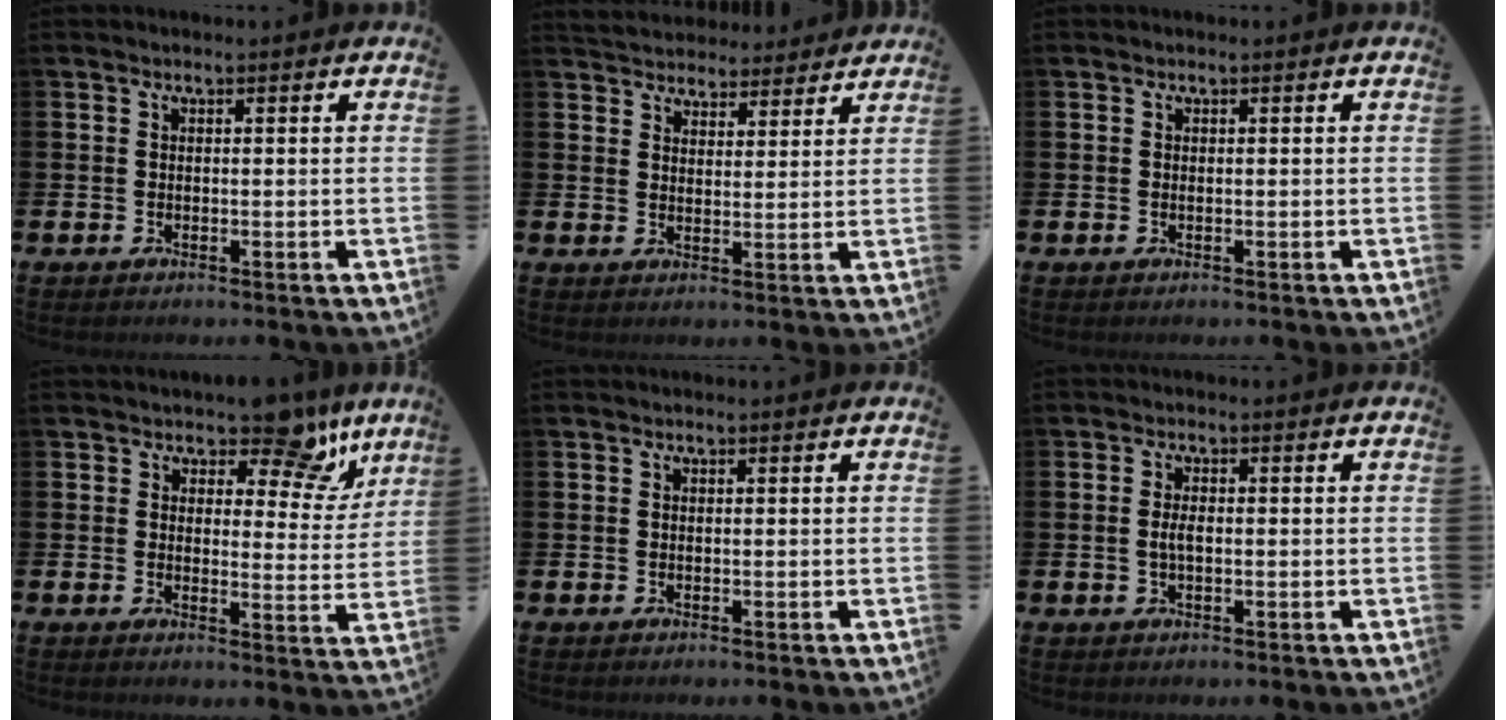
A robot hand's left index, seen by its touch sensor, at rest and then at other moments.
{"total": 4.3, "force": [4.1, 1.1, -0.3], "torque": [-0.008, -0.028, 0.073]}
{"total": 0.0}
{"total": 8.2, "force": [6.4, 3.6, 3.8], "torque": [-0.051, -0.034, 0.107]}
{"total": 0.0}
{"total": 2.1, "force": [-0.1, 0.8, 1.9], "torque": [-0.037, 0.002, -0.004]}